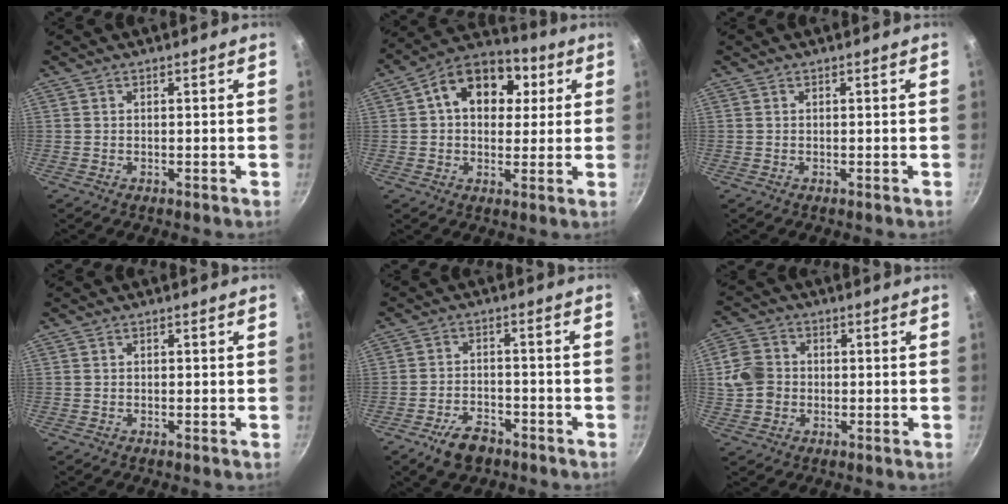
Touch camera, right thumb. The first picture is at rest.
{"total": 14.8, "force": [3.8, 10.7, 9.5], "torque": [-0.114, 0.016, 0.041]}
{"total": 0.0}
{"total": 0.0}
{"total": 7.2, "force": [-4.7, 3.9, 3.9], "torque": [-0.062, 0.031, -0.077]}
{"total": 7.4, "force": [-0.4, 6.5, 3.6], "torque": [-0.049, 0.009, -0.018]}